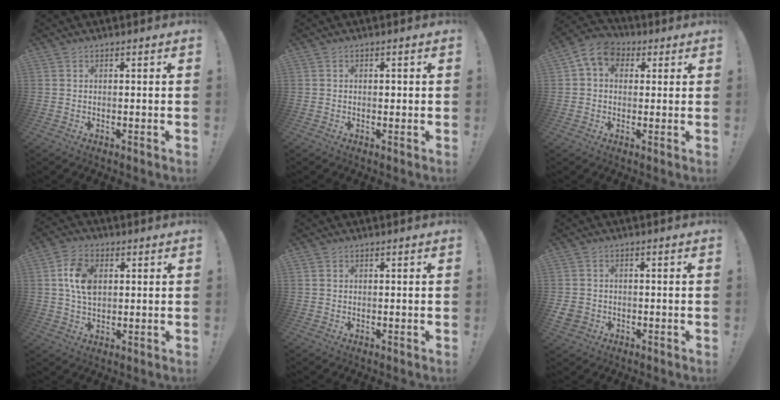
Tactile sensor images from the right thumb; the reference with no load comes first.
{"total": 0.7, "force": [-0.1, 0.6, 0.2], "torque": [0.005, -0.001, -0.003]}
{"total": 8.7, "force": [3.0, 6.6, 4.7], "torque": [-0.076, -0.001, 0.061]}
{"total": 9.8, "force": [2.1, 6.7, 6.8], "torque": [-0.124, 0.006, 0.038]}
{"total": 0.8, "force": [0.3, 0.7, 0.1], "torque": [0.000, 0.002, 0.006]}
{"total": 3.6, "force": [-0.9, 3.1, 1.5], "torque": [-0.043, 0.003, -0.014]}